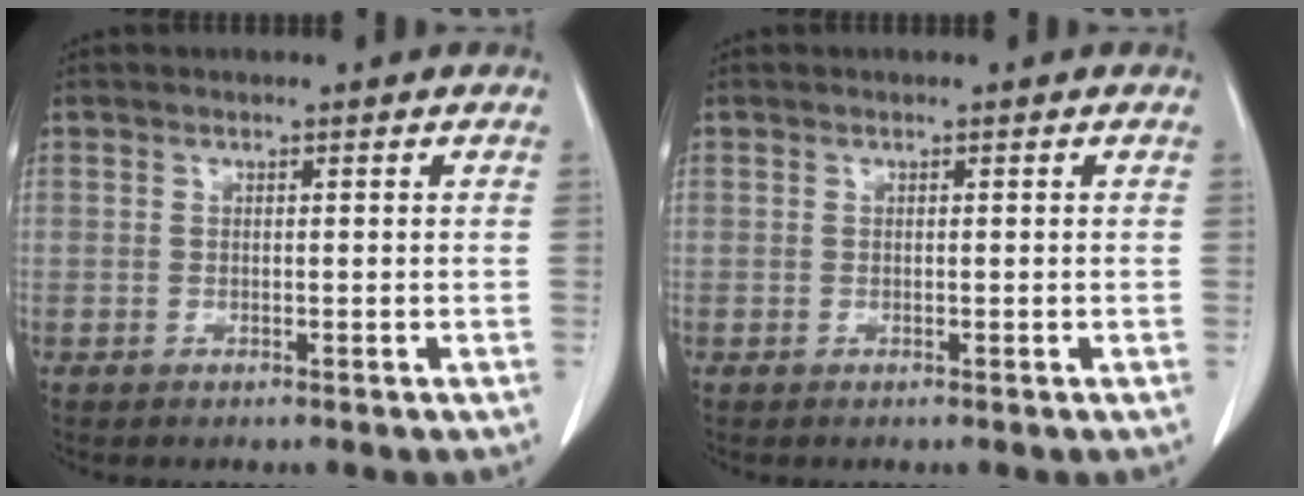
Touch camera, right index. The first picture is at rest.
{"total": 0.0}